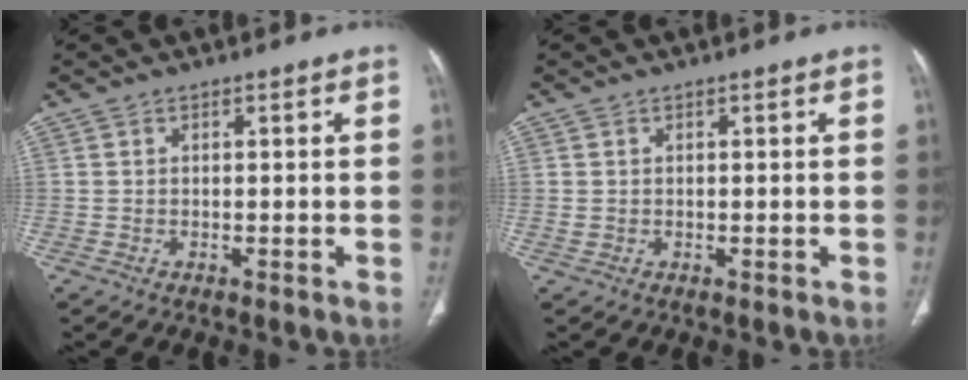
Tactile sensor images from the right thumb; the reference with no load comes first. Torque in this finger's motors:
{"motor_torque": [-0.34, 0.05, -0.38, 0.33, -0.07]}